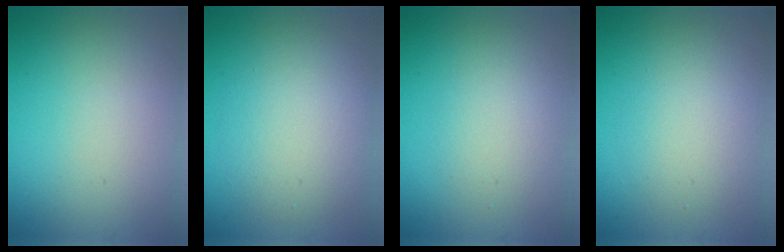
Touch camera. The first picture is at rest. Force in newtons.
{"total": 4.7, "press": 4.6, "slide": 0.7}
{"total": 2.2, "press": 2.2, "slide": 0.0}
{"total": 3.2, "press": 3.2, "slide": 0.2}